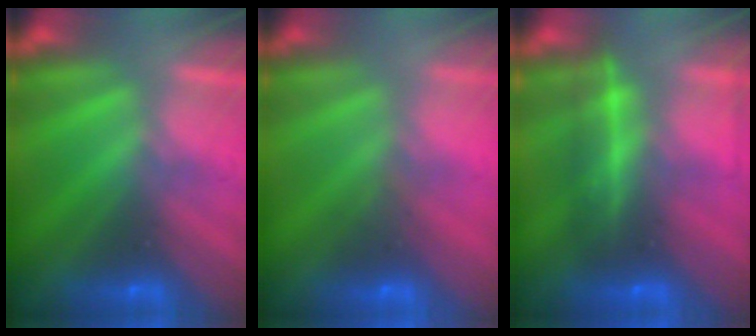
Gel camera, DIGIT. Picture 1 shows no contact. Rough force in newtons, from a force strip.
{"total": 4.9}
{"total": 2.1}